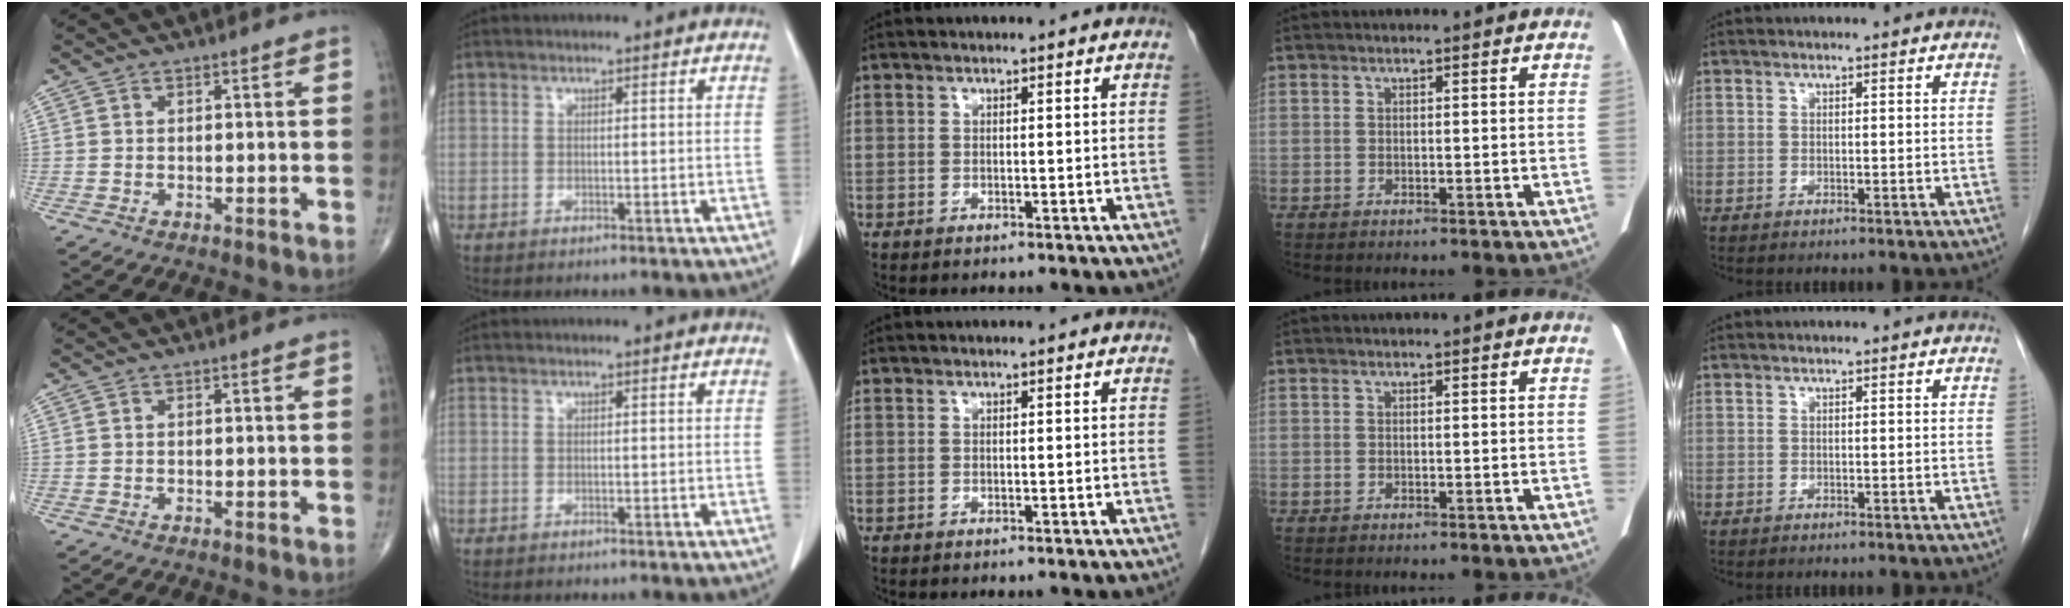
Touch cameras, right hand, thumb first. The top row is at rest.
{}